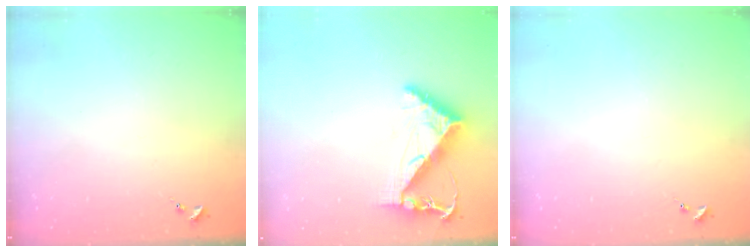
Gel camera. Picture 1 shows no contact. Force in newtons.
{"total": 6.8, "press": 6.8, "slide": 0.9}
{"total": 0.0}